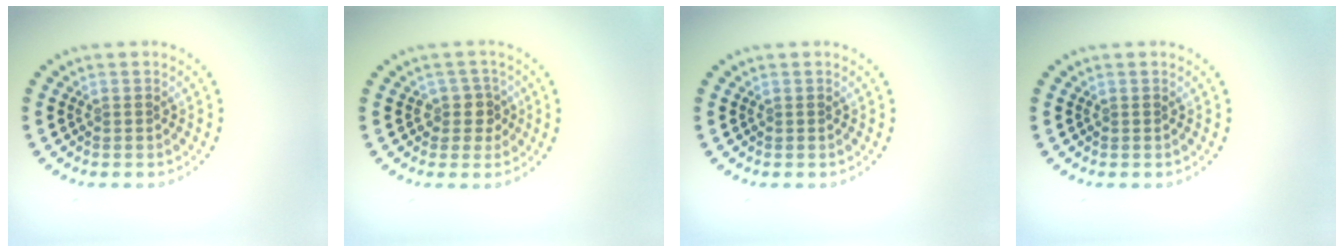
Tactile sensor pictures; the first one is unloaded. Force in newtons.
{"total": 2.1, "press": 1.7, "slide": 1.2}
{"total": 0.0}
{"total": 0.0}